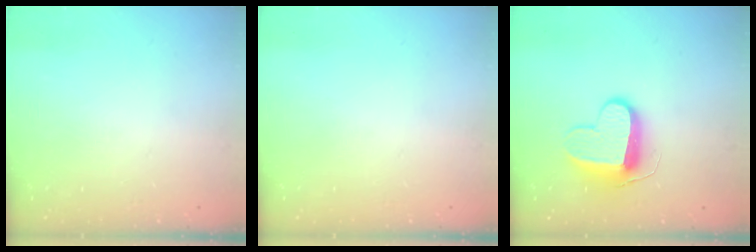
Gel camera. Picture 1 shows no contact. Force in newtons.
{"total": 0.0}
{"total": 10.3, "press": 10.2, "slide": 0.5}